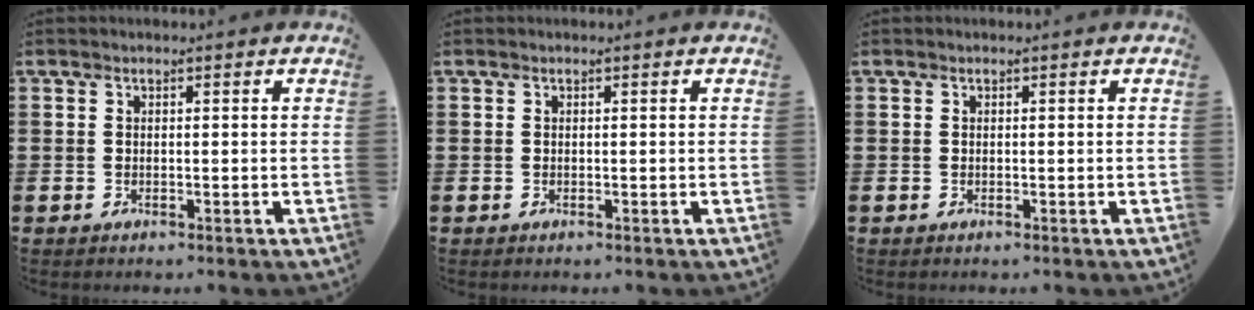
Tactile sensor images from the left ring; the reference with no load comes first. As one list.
[{"total": 0.0}, {"total": 0.0}]